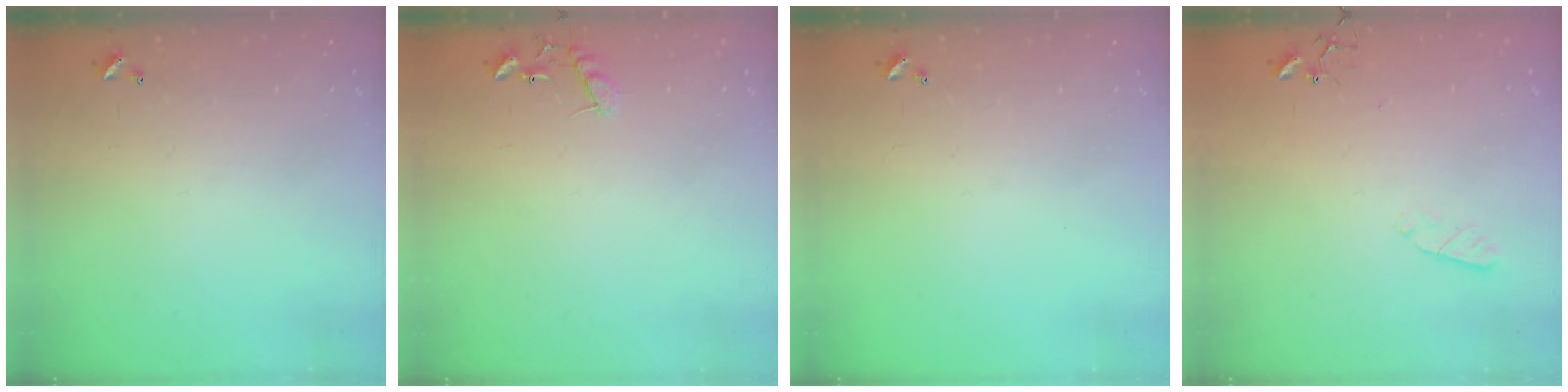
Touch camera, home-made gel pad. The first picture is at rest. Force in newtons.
{"total": 8.8, "press": 8.8, "slide": 0.4}
{"total": 0.0}
{"total": 2.9, "press": 2.8, "slide": 0.5}